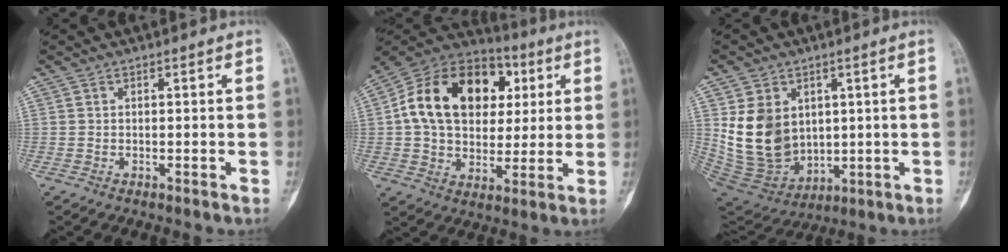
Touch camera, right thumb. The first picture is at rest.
{"total": 22.3, "force": [4.7, 15.8, 15.0], "torque": [-0.233, 0.019, 0.074]}
{"total": 14.1, "force": [2.9, 10.9, 8.4], "torque": [-0.123, -0.023, 0.084]}